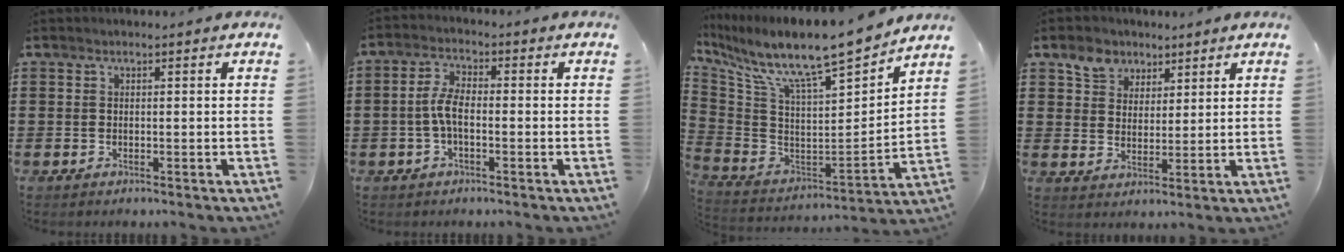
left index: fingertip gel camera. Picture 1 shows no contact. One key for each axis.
{"total": 4.7, "fx": -1.0, "fy": 1.9, "fz": 4.2, "tx": -0.102, "ty": -0.001, "tz": -0.027}
{"total": 12.1, "fx": 10.1, "fy": 1.1, "fz": 6.5, "tx": -0.157, "ty": -0.081, "tz": 0.167}
{"total": 5.0, "fx": 3.3, "fy": 3.6, "fz": 0.7, "tx": -0.027, "ty": 0.011, "tz": 0.061}